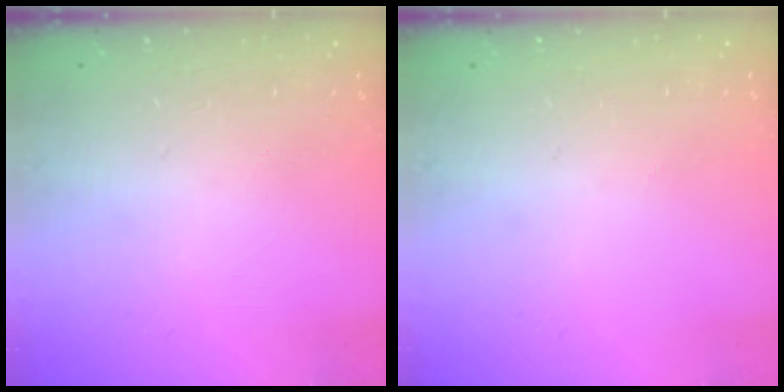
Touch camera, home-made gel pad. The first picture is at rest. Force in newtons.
{"total": 0.0}